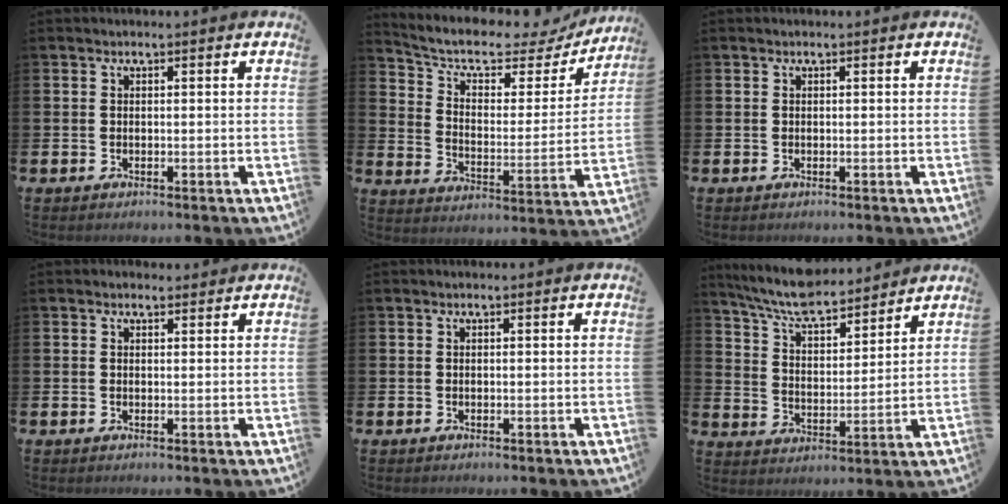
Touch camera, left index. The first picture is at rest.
{"total": 7.8, "force": [6.4, 3.1, 3.2], "torque": [-0.085, -0.047, 0.103]}
{"total": 0.0}
{"total": 1.1, "force": [0.9, 0.5, 0.2], "torque": [0.005, 0.003, 0.015]}
{"total": 0.0}
{"total": 7.8, "force": [7.4, 1.1, 2.3], "torque": [-0.079, -0.044, 0.131]}